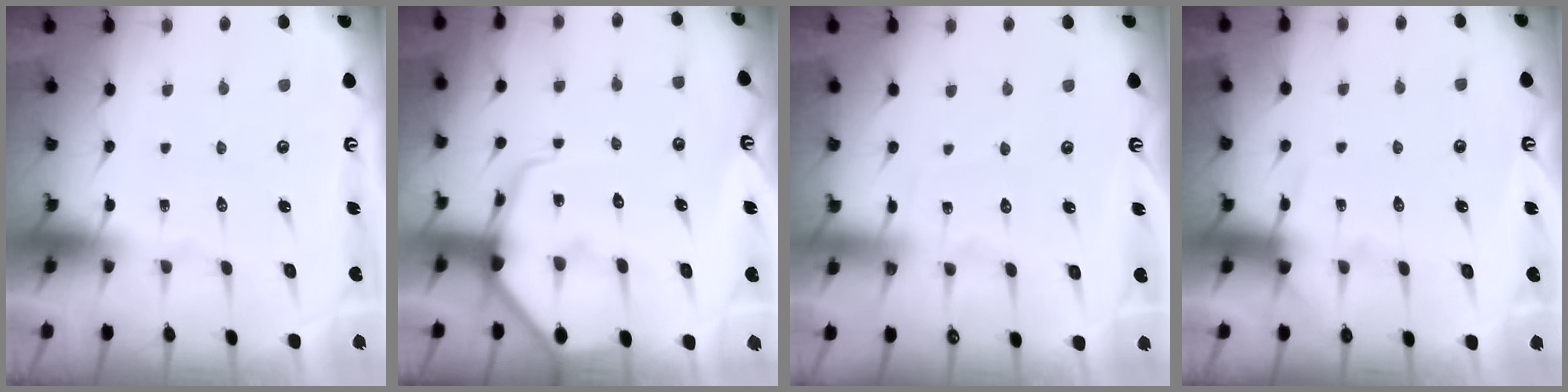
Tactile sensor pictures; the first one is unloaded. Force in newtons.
{"total": 9.2, "press": 9.2, "slide": 0.9}
{"total": 5.2, "press": 5.1, "slide": 0.7}
{"total": 5.1, "press": 5.0, "slide": 0.6}